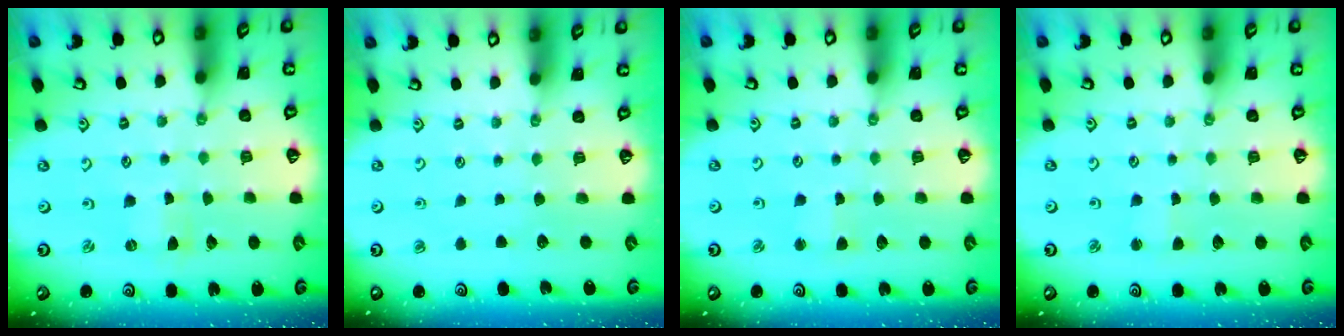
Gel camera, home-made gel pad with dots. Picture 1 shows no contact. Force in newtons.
{"total": 0.0}
{"total": 2.6, "press": 2.6, "slide": 0.3}
{"total": 1.6, "press": 1.6, "slide": 0.3}